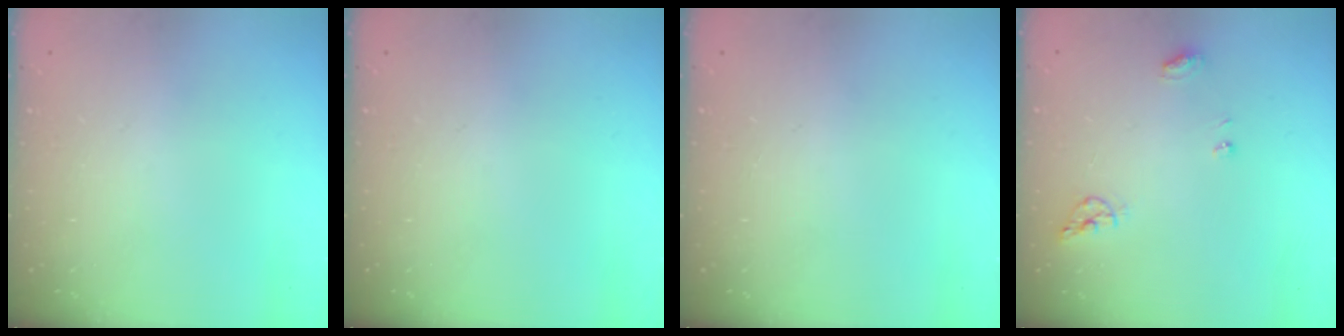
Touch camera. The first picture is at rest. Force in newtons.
{"total": 0.0}
{"total": 0.0}
{"total": 6.7, "press": 6.7, "slide": 0.3}